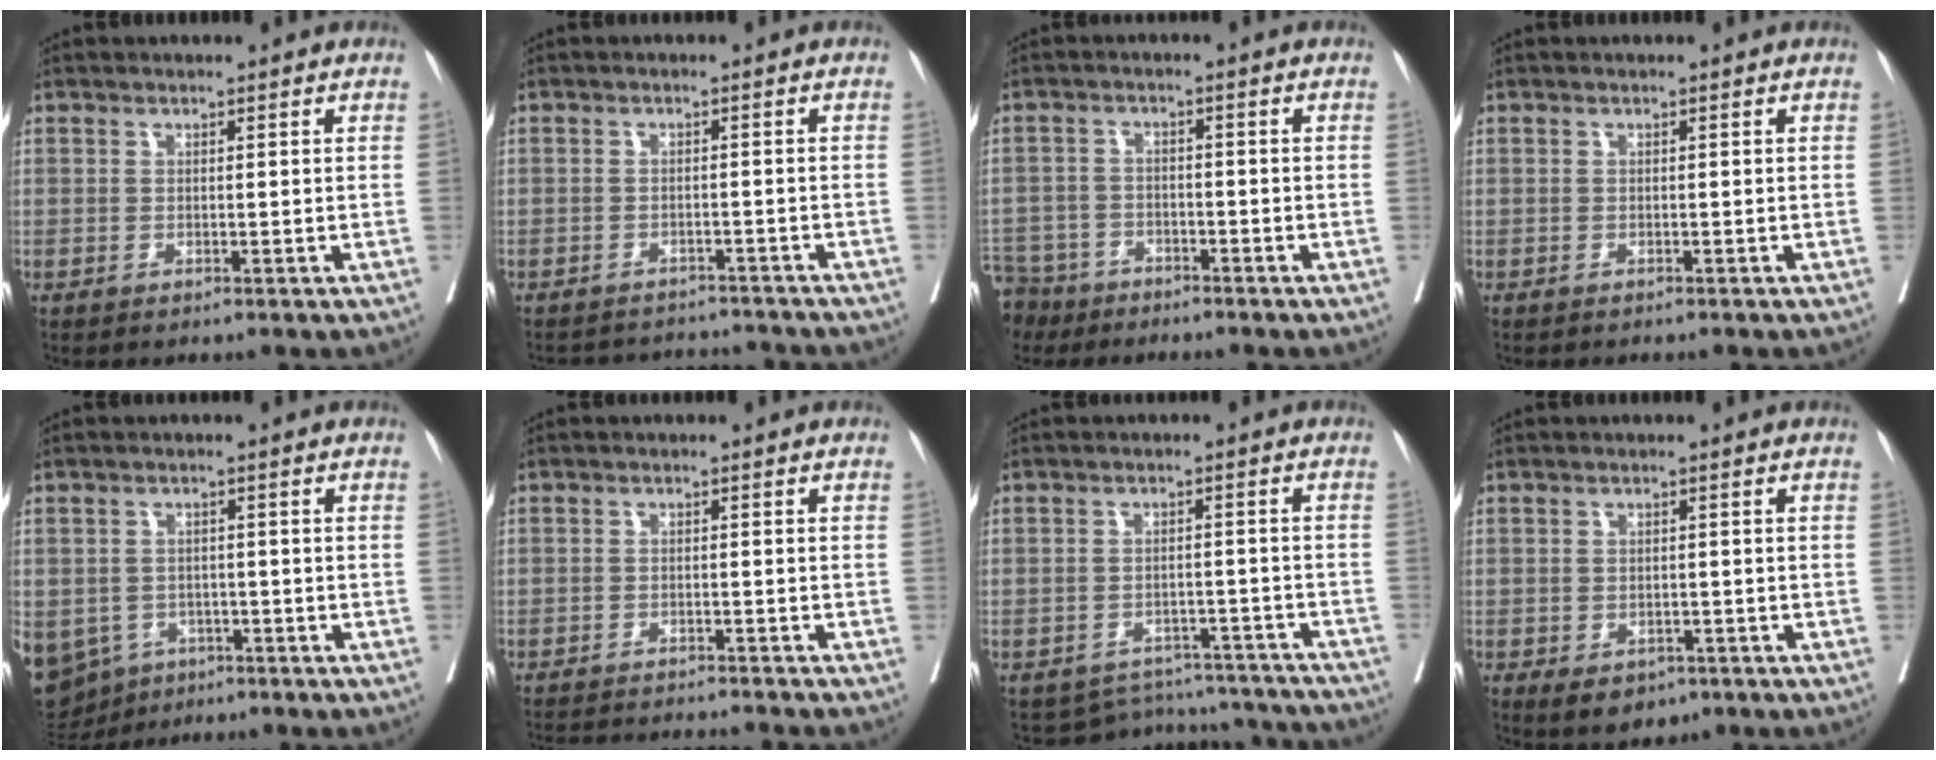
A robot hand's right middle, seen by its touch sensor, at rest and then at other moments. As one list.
[{"total": 9.0, "force": [-8.7, 1.9, 0.9], "torque": [-0.016, 0.014, -0.105]}, {"total": 9.0, "force": [-7.4, 5.0, 1.4], "torque": [-0.046, -0.005, -0.132]}, {"total": 1.0, "force": [-0.9, 0.3, 0.3], "torque": [-0.009, -0.002, -0.014]}, {"total": 16.1, "force": [-7.3, 13.1, 5.9], "torque": [-0.185, -0.001, -0.092]}, {"total": 10.3, "force": [-9.9, 0.4, 2.8], "torque": [-0.033, -0.005, -0.136]}, {"total": 13.1, "force": [-12.6, 3.5, 0.3], "torque": [0.007, 0.031, -0.140]}, {"total": 5.5, "force": [-3.4, 3.5, 2.5], "torque": [-0.029, -0.001, -0.041]}]